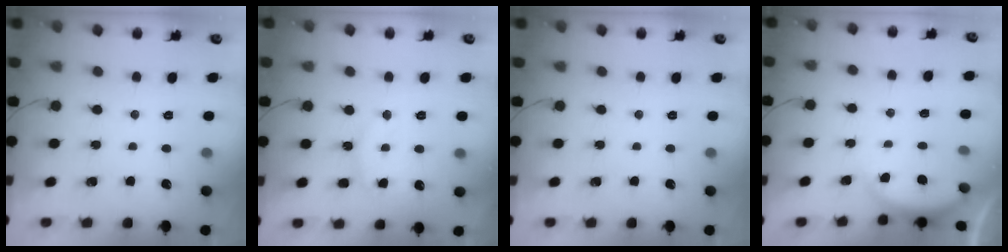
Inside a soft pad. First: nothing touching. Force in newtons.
{"total": 9.8, "press": 9.7, "slide": 0.8}
{"total": 0.0}
{"total": 3.0, "press": 2.9, "slide": 0.5}